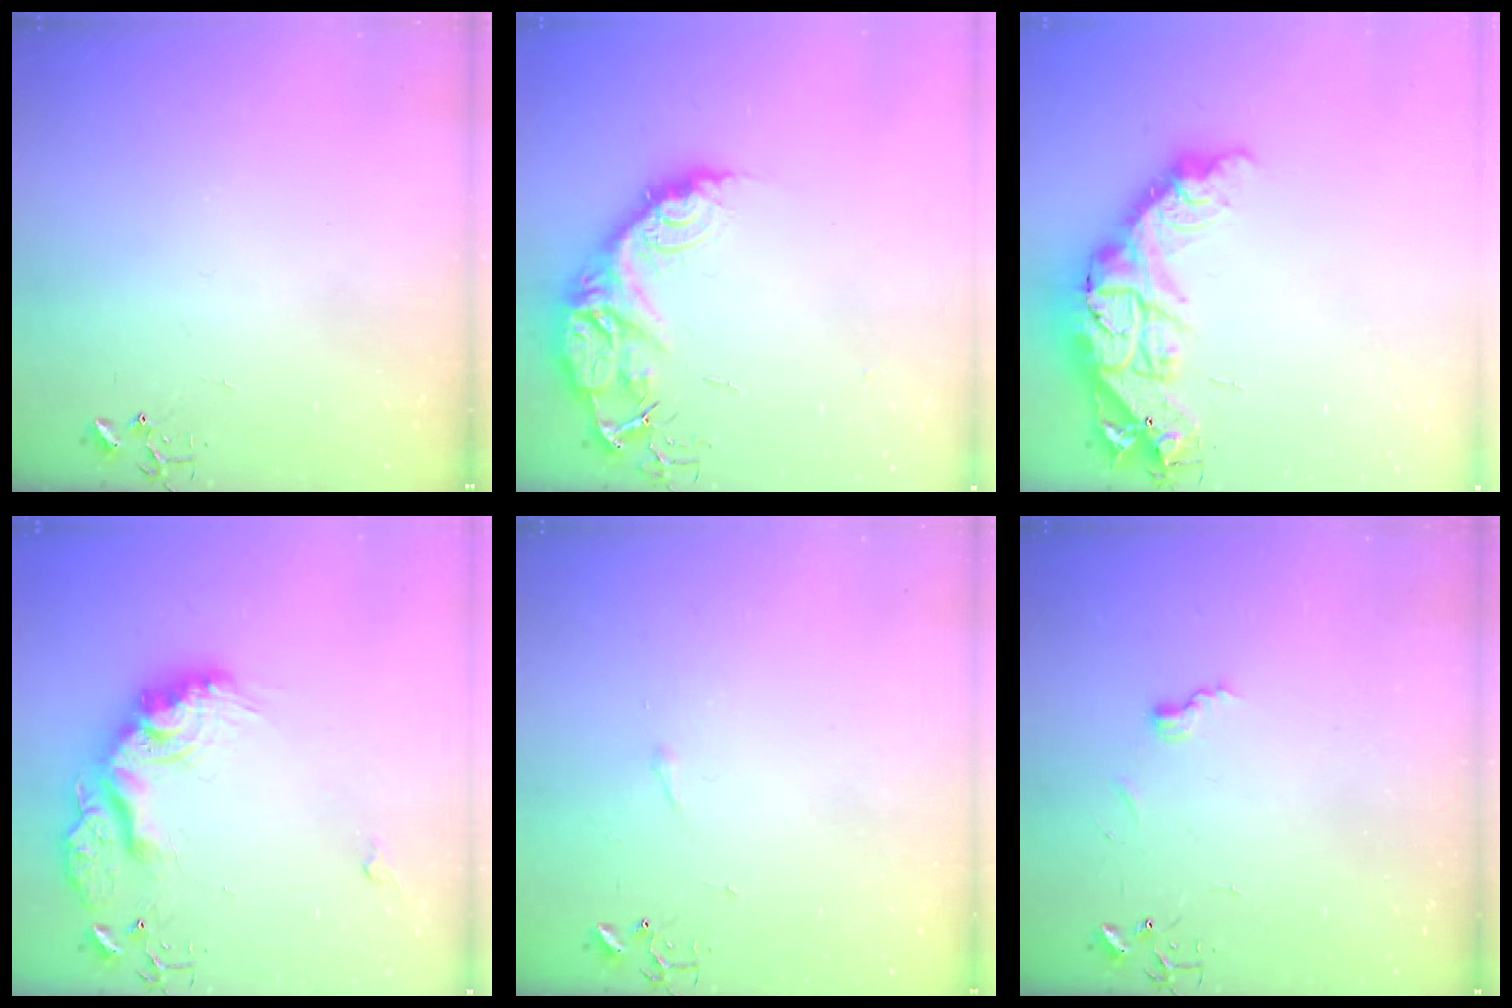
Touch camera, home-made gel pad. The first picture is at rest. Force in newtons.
{"total": 16.1, "press": 16.0, "slide": 1.5}
{"total": 21.4, "press": 21.3, "slide": 2.0}
{"total": 19.5, "press": 19.5, "slide": 1.0}
{"total": 2.9, "press": 2.9, "slide": 0.5}
{"total": 5.5, "press": 5.5, "slide": 0.6}